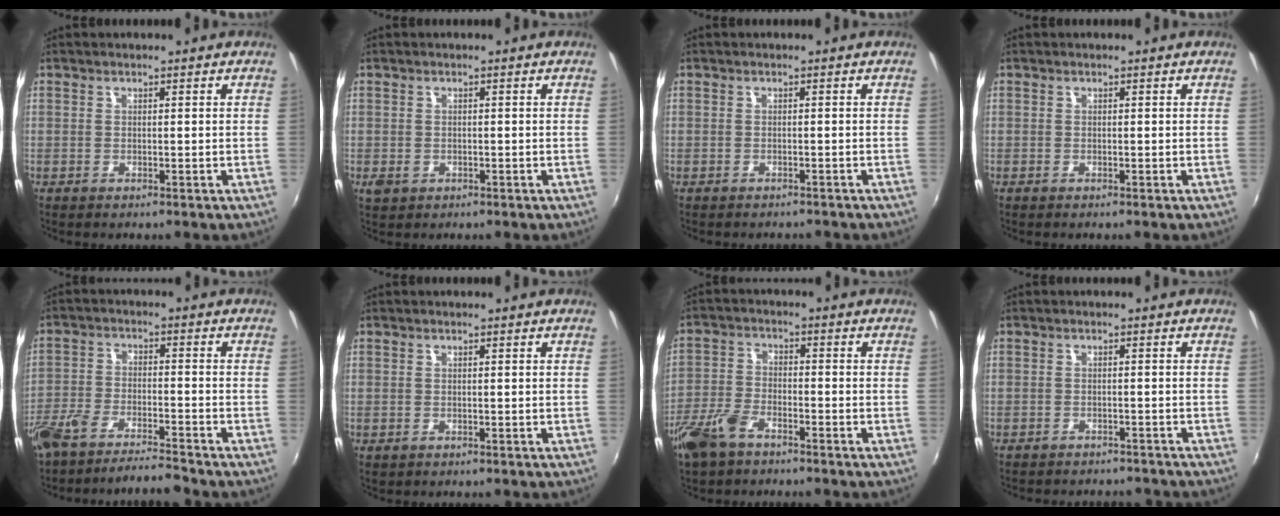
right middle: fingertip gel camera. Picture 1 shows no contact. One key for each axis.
{"total": 2.4, "fx": -0.9, "fy": 1.9, "fz": 1.1, "tx": -0.020, "ty": -0.004, "tz": -0.014}
{"total": 2.0, "fx": -1.7, "fy": 0.9, "fz": 0.4, "tx": -0.014, "ty": -0.004, "tz": -0.024}
{"total": 0.0}
{"total": 9.7, "fx": -8.8, "fy": 1.1, "fz": 4.1, "tx": -0.105, "ty": -0.014, "tz": -0.160}
{"total": 0.0}
{"total": 8.0, "fx": -5.7, "fy": 3.5, "fz": 4.5, "tx": -0.106, "ty": -0.003, "tz": -0.114}
{"total": 7.1, "fx": -6.4, "fy": 2.1, "fz": 2.1, "tx": -0.052, "ty": -0.007, "tz": -0.084}